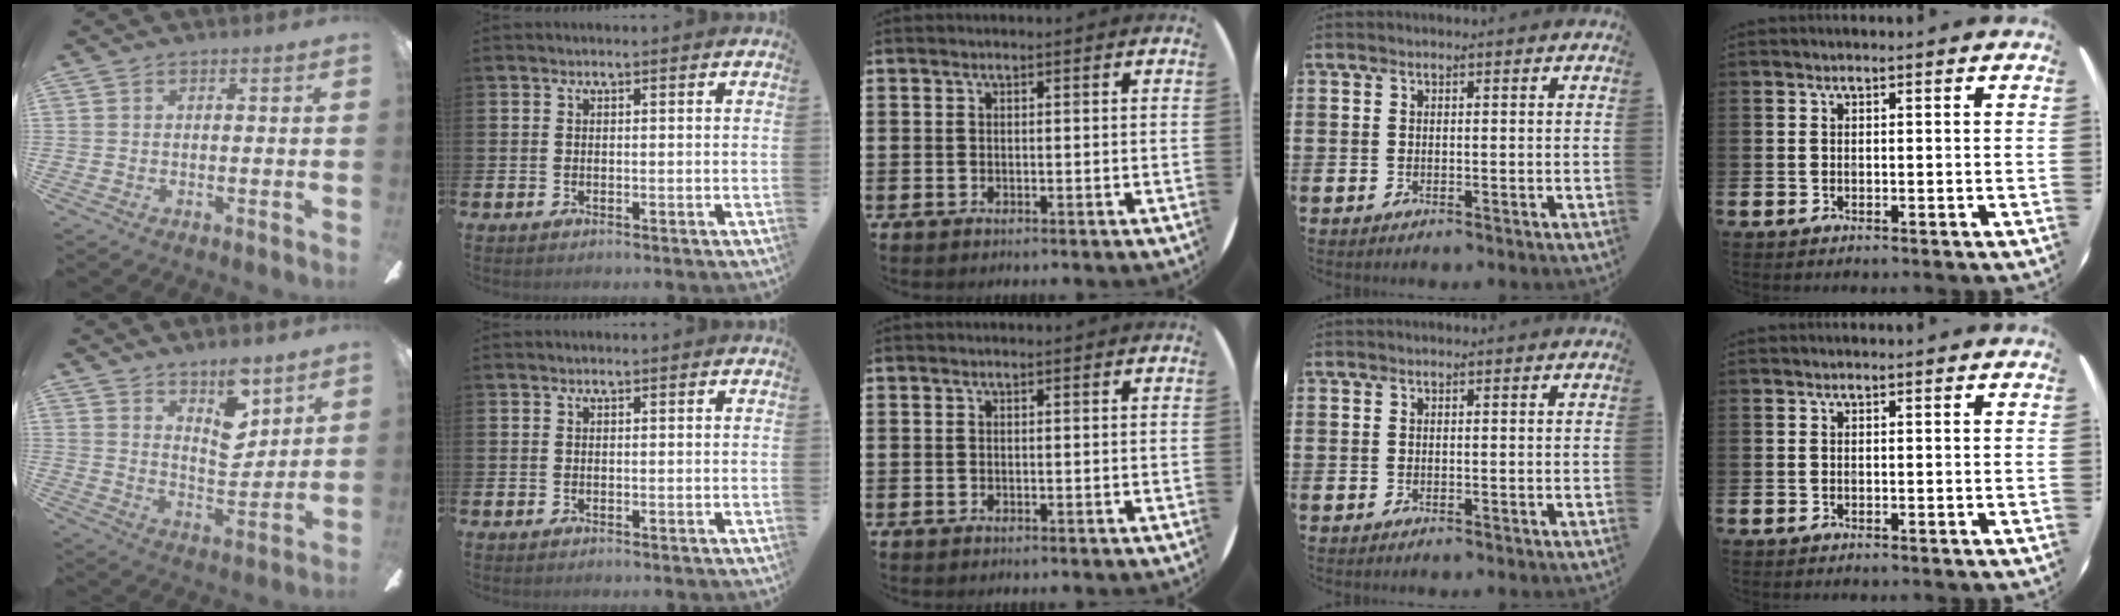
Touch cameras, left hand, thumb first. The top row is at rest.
{"thumb": {"total": 10.7, "force": [7.4, 4.9, 6.0], "torque": [-0.073, -0.051, 0.131]}}